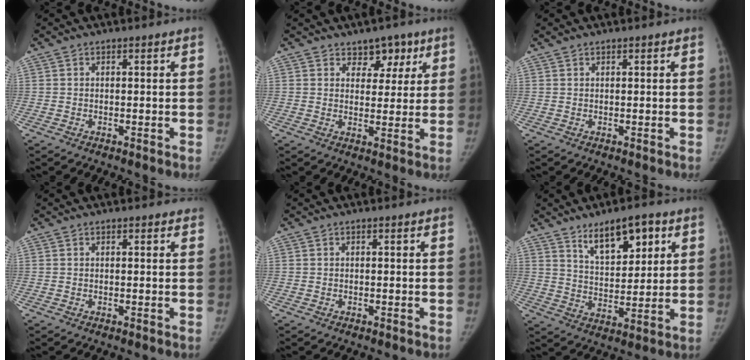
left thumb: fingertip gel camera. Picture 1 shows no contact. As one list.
[{"total": 5.4, "force": [3.4, 3.8, 1.8], "torque": [0.012, -0.017, 0.051]}, {"total": 0.8, "force": [0.7, 0.3, 0.2], "torque": [-0.008, 0.005, 0.015]}, {"total": 0.8, "force": [0.6, 0.4, 0.2], "torque": [0.000, -0.003, 0.006]}, {"total": 0.0}, {"total": 11.0, "force": [6.2, 5.0, 7.6], "torque": [-0.092, -0.038, 0.109]}]